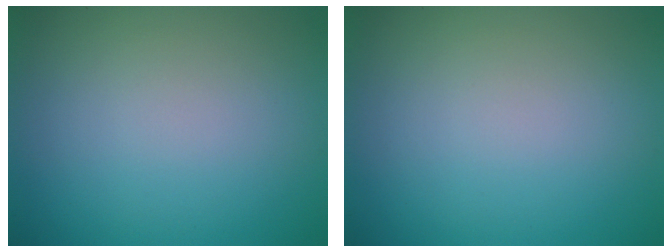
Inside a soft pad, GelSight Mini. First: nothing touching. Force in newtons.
{"total": 0.0}